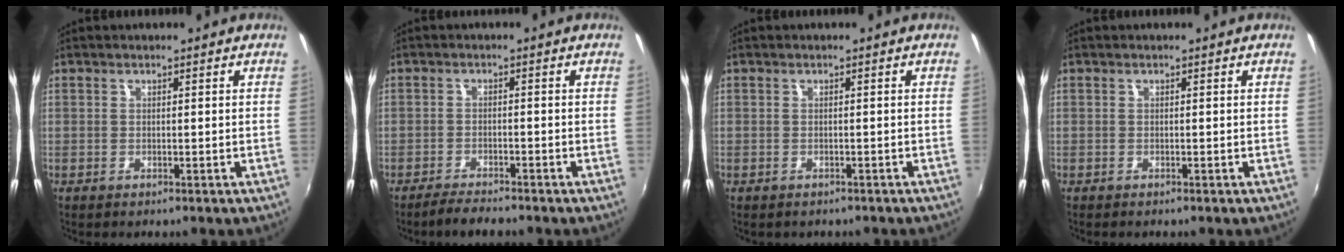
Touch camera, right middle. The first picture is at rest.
{"total": 3.2, "force": [-3.0, 0.3, 1.1], "torque": [-0.040, -0.007, -0.057]}
{"total": 1.3, "force": [-1.1, 0.6, 0.4], "torque": [-0.011, -0.007, -0.013]}
{"total": 0.0}